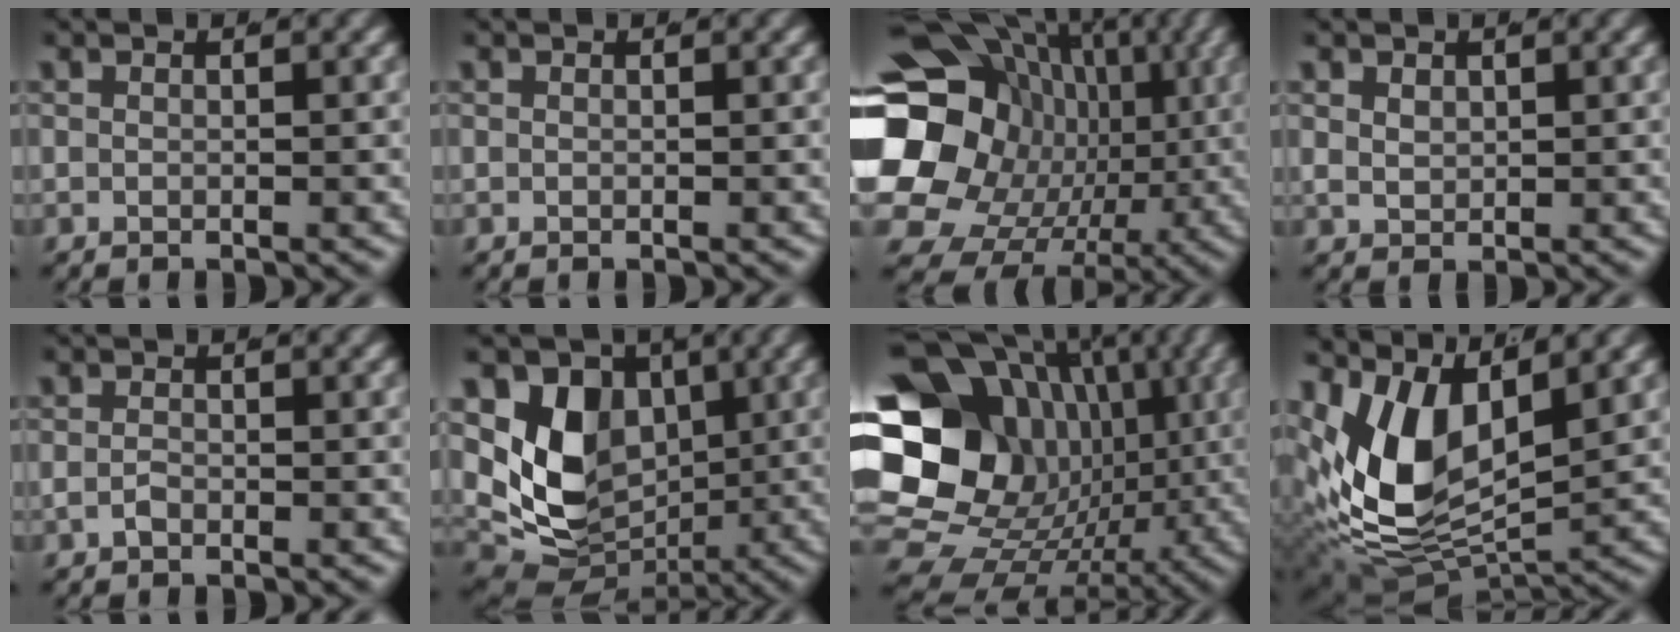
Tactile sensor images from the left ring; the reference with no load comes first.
{"total": 1.0, "force": [-0.1, -0.9, -0.3], "torque": [0.012, -0.014, 0.010]}
{"total": 20.7, "force": [-1.6, 16.8, 12.1], "torque": [-0.239, -0.072, -0.011]}
{"total": 1.3, "force": [0.8, 0.9, 0.5], "torque": [-0.017, -0.014, 0.030]}
{"total": 1.1, "force": [-0.8, 0.7, 0.4], "torque": [-0.016, -0.013, -0.009]}
{"total": 13.4, "force": [0.4, 11.0, 7.6], "torque": [-0.148, -0.036, 0.015]}
{"total": 23.2, "force": [-0.3, 18.0, 14.6], "torque": [-0.262, -0.061, 0.008]}
{"total": 10.5, "force": [0.7, 7.0, 7.8], "torque": [-0.171, -0.040, 0.033]}